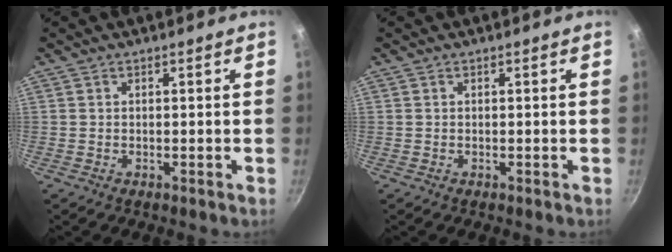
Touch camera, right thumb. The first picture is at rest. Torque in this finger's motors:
{"motor_torque": [-0.01, -0.01, 0.02, 0.01, 0.00]}